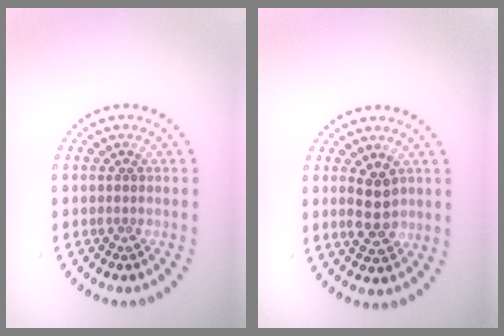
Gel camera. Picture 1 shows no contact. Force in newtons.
{"total": 3.0, "press": 3.0, "slide": 0.4}